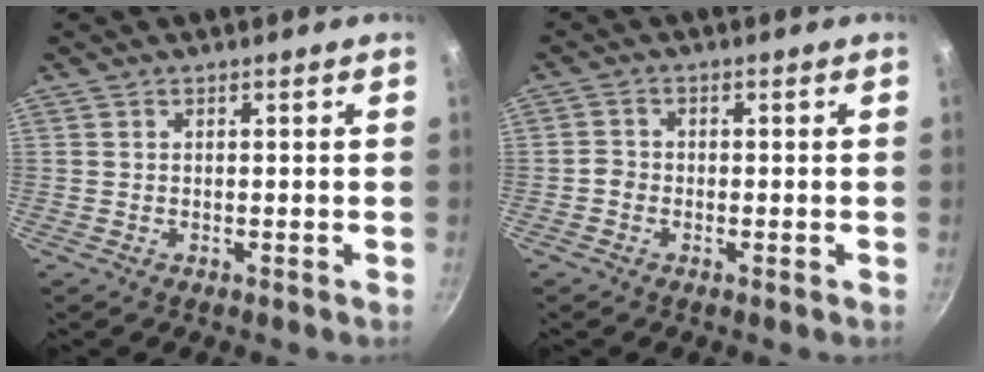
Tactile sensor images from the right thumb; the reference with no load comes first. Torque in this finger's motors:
{"motor_torque": [0.24, -0.07, 0.34, -0.01, -0.05]}